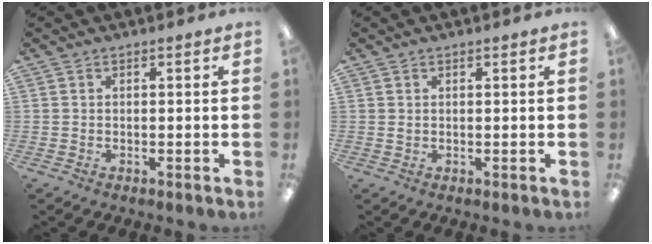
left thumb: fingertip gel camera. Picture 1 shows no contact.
{"total": 0.7, "force": [0.3, 0.4, 0.4], "torque": [-0.011, 0.004, 0.004]}